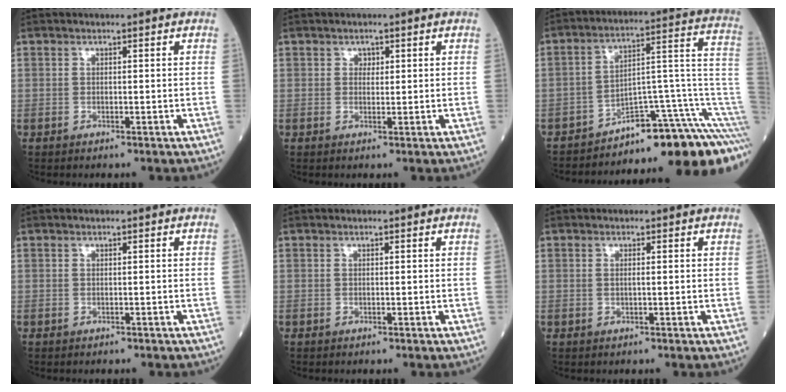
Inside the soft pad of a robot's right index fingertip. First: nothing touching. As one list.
[{"total": 1.1, "force": [0.5, 0.9, 0.5], "torque": [-0.001, -0.001, 0.005]}, {"total": 15.2, "force": [-11.6, 1.6, 9.7], "torque": [-0.051, 0.083, -0.159]}, {"total": 0.7, "force": [-0.5, 0.4, 0.2], "torque": [-0.006, 0.002, -0.005]}, {"total": 0.0}, {"total": 0.6, "force": [0.0, 0.0, 0.6], "torque": [-0.013, 0.000, 0.000]}]